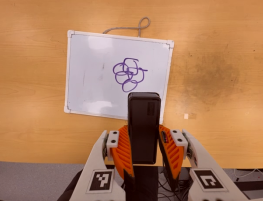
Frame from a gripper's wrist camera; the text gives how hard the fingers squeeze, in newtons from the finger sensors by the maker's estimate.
{"total": 5.6, "left": 3.9, "right": 7.4}